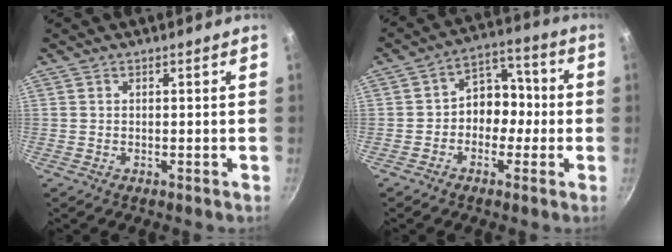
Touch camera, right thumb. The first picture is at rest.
{"total": 9.2, "force": [-1.1, 6.9, 6.0], "torque": [-0.045, 0.040, -0.032]}